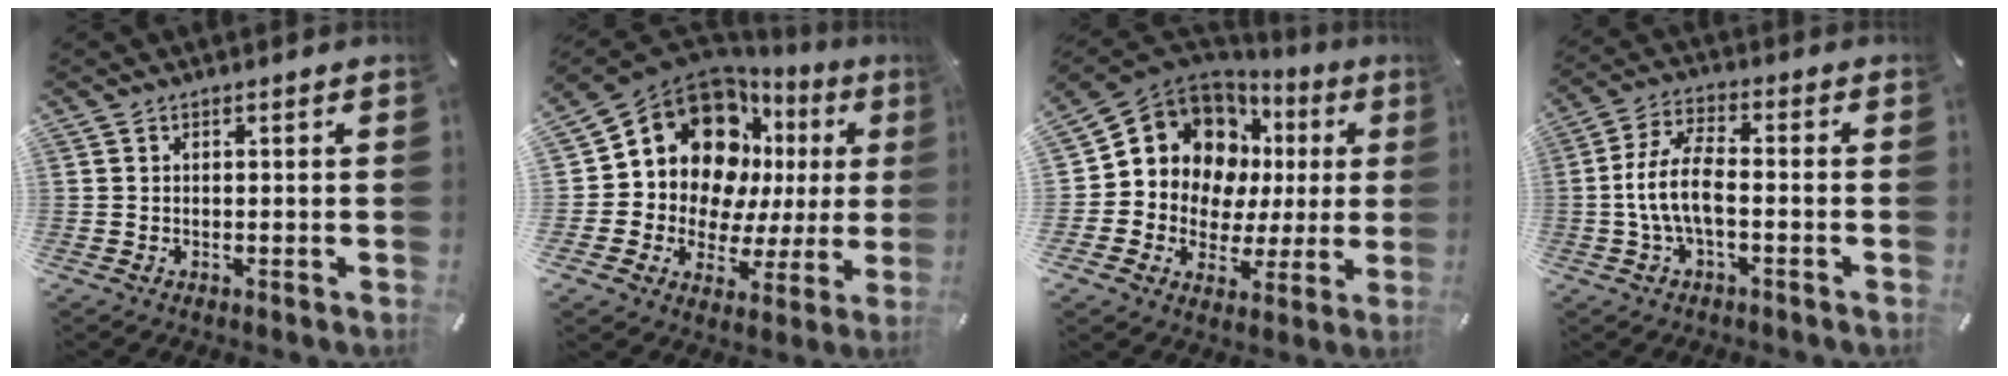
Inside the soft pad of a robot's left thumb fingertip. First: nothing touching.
{"total": 17.4, "force": [7.6, 13.1, 8.7], "torque": [-0.136, -0.070, 0.141]}
{"total": 13.1, "force": [5.6, 10.8, 4.7], "torque": [-0.088, -0.056, 0.112]}
{"total": 9.6, "force": [-1.9, 4.1, 8.5], "torque": [-0.174, 0.004, -0.036]}